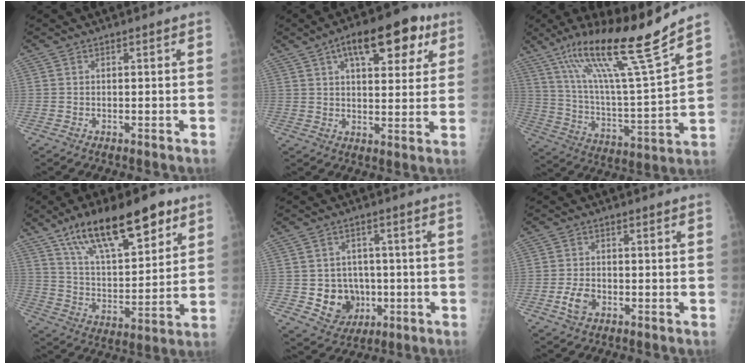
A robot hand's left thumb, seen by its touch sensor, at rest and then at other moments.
{"total": 15.1, "force": [7.3, 6.8, 11.4], "torque": [-0.125, -0.002, 0.102]}
{"total": 21.1, "force": [14.4, 0.9, 15.3], "torque": [-0.244, -0.066, 0.257]}
{"total": 21.0, "force": [12.4, 8.0, 14.9], "torque": [-0.215, -0.037, 0.217]}
{"total": 8.9, "force": [-1.5, 7.9, 3.7], "torque": [-0.020, 0.008, -0.010]}
{"total": 3.7, "force": [-1.5, 2.4, 2.4], "torque": [-0.046, 0.008, -0.028]}